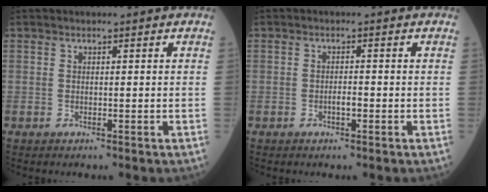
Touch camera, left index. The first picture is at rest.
{"total": 1.4, "force": [-0.7, 0.4, 1.2], "torque": [-0.021, 0.000, -0.013]}